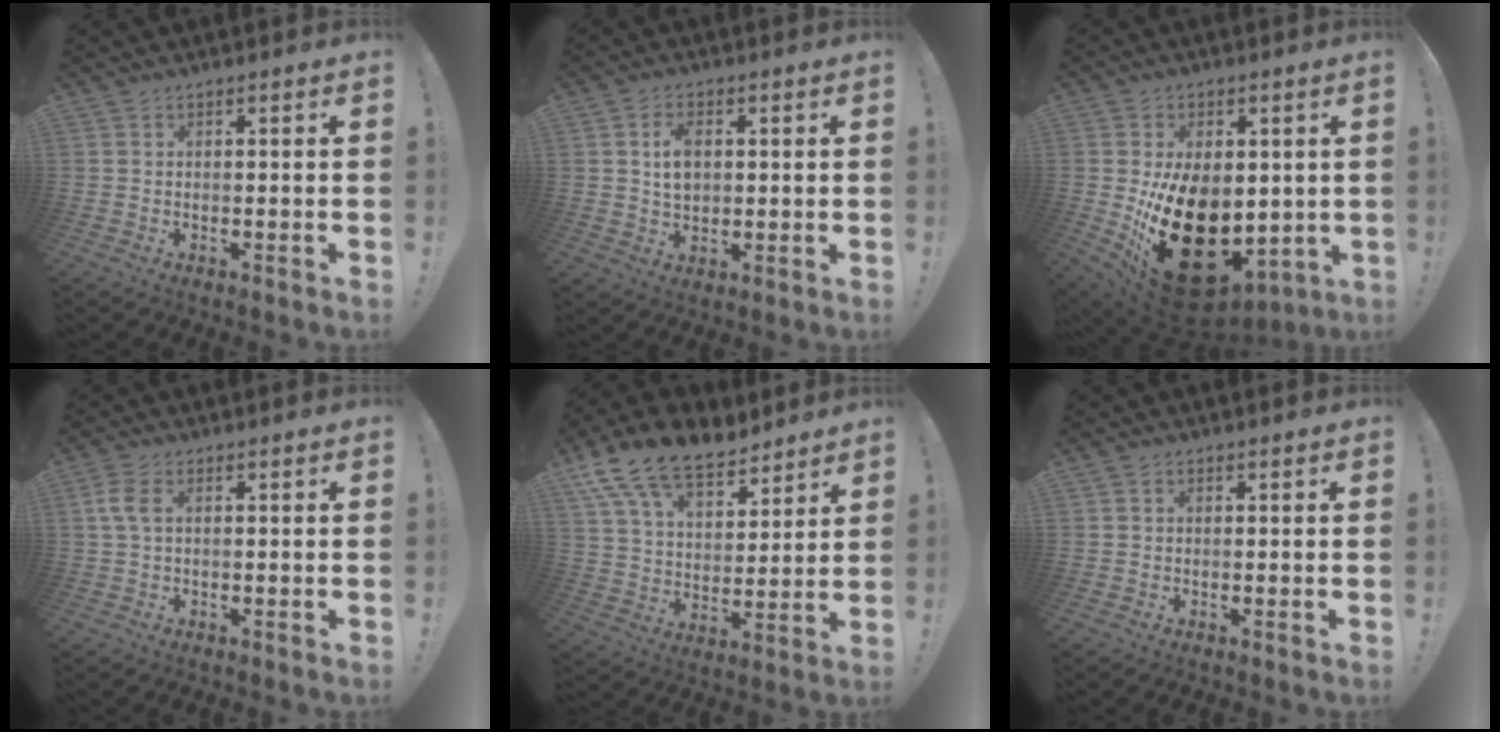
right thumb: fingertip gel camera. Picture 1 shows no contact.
{"total": 7.1, "force": [1.3, 4.9, 4.9], "torque": [-0.063, 0.001, 0.022]}
{"total": 25.7, "force": [-4.0, 17.4, 18.4], "torque": [-0.312, 0.006, -0.038]}
{"total": 4.7, "force": [0.8, 2.6, 3.8], "torque": [-0.084, 0.006, 0.013]}
{"total": 16.2, "force": [11.5, 8.2, 8.0], "torque": [-0.146, -0.080, 0.215]}
{"total": 0.7, "force": [0.0, 0.6, 0.2], "torque": [-0.003, 0.004, -0.001]}